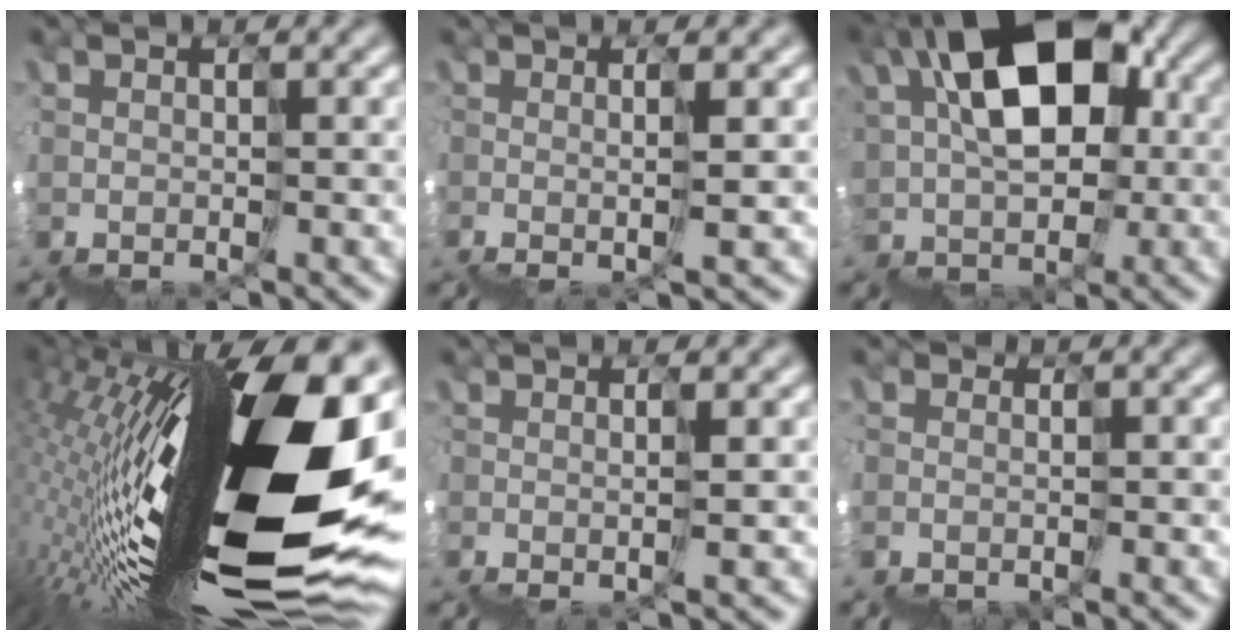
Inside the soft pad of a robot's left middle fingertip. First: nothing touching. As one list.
[{"total": 2.3, "force": [2.1, -0.8, 0.4], "torque": [0.017, 0.024, 0.032]}, {"total": 9.6, "force": [5.4, 5.7, 5.6], "torque": [-0.063, 0.051, 0.080]}, {"total": 15.0, "force": [1.2, 3.2, 14.6], "torque": [-0.244, 0.036, 0.003]}, {"total": 1.8, "force": [1.6, -0.8, 0.1], "torque": [0.021, 0.017, 0.026]}, {"total": 1.6, "force": [-1.1, 0.8, -0.8], "torque": [0.028, 0.018, -0.014]}]